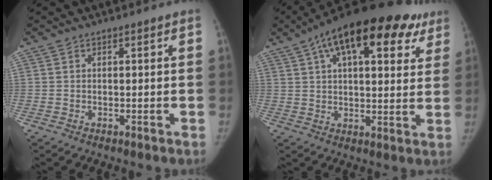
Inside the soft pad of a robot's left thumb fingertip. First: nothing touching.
{"total": 24.5, "force": [12.6, 11.1, 17.8], "torque": [-0.242, 0.016, 0.181]}